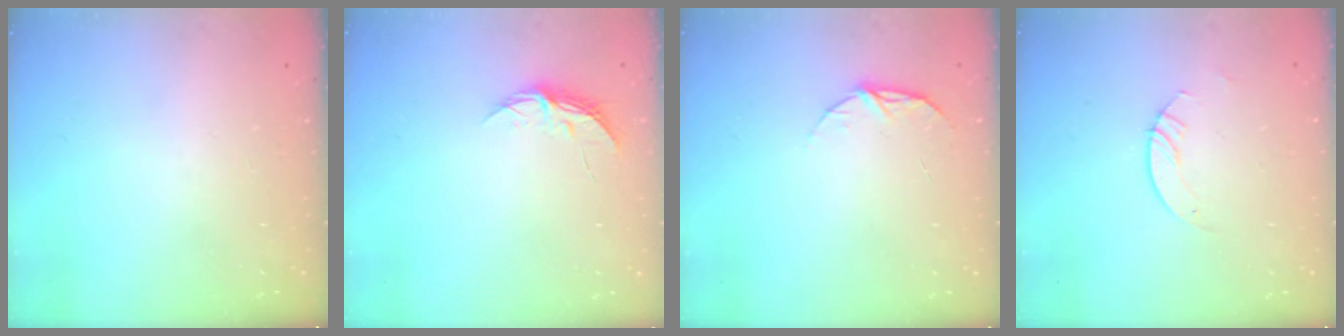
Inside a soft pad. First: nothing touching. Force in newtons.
{"total": 5.3, "press": 5.3, "slide": 0.5}
{"total": 6.6, "press": 6.5, "slide": 0.6}
{"total": 2.1, "press": 2.1, "slide": 0.2}